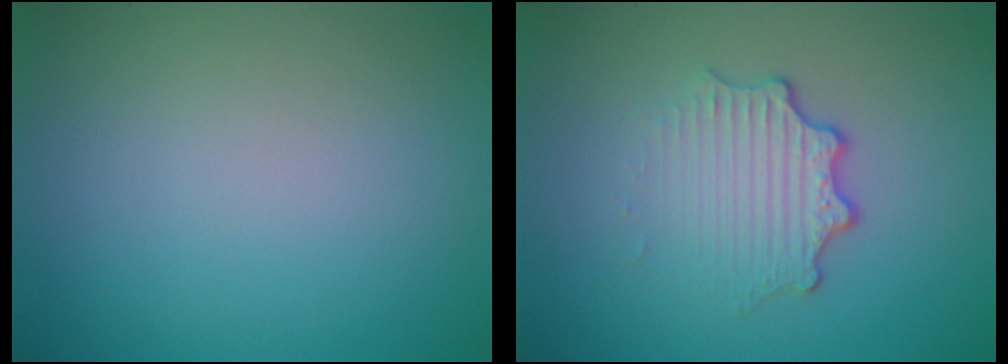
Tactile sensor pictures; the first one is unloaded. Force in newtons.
{"total": 3.3, "press": 2.5, "slide": 2.2}